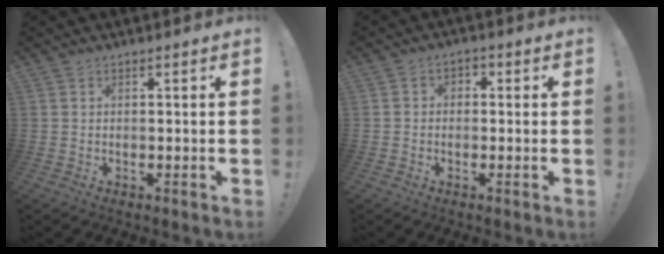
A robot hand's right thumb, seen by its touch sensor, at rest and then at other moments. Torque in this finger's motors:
{"motor_torque": [-0.42, 0.01, -0.06, 0.12, 0.05]}